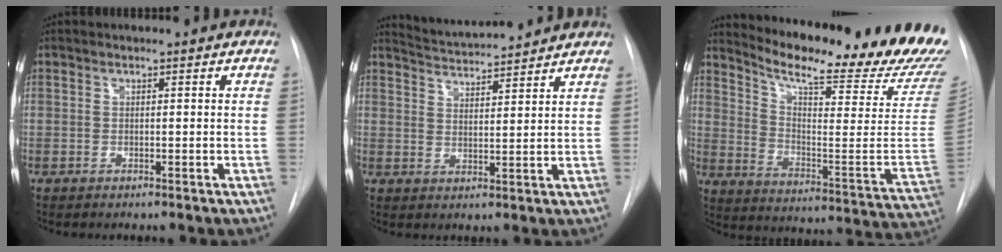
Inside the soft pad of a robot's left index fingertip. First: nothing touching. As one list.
[{"total": 9.2, "force": [8.9, 0.1, 2.4], "torque": [-0.051, 0.017, 0.140]}, {"total": 26.5, "force": [23.6, 2.0, 11.8], "torque": [-0.189, -0.108, 0.302]}]